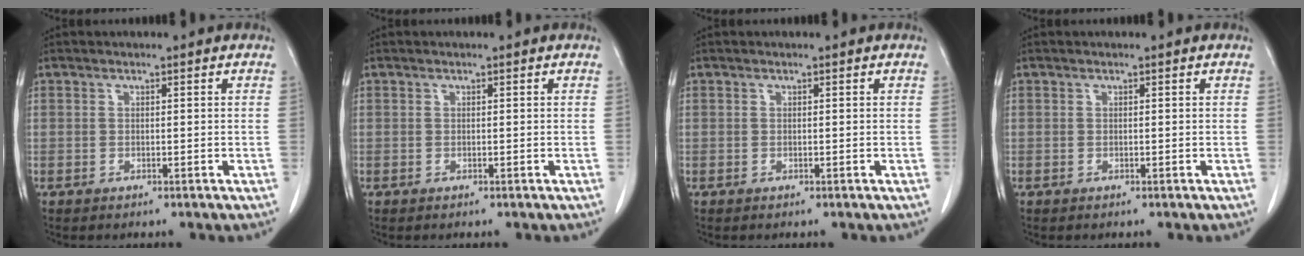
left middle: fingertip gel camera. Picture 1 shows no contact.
{"total": 0.0}
{"total": 0.0}
{"total": 0.0}